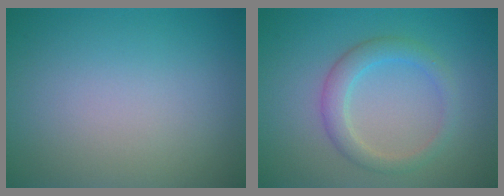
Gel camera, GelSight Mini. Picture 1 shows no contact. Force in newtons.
{"total": 2.8, "press": 2.8, "slide": 0.1}